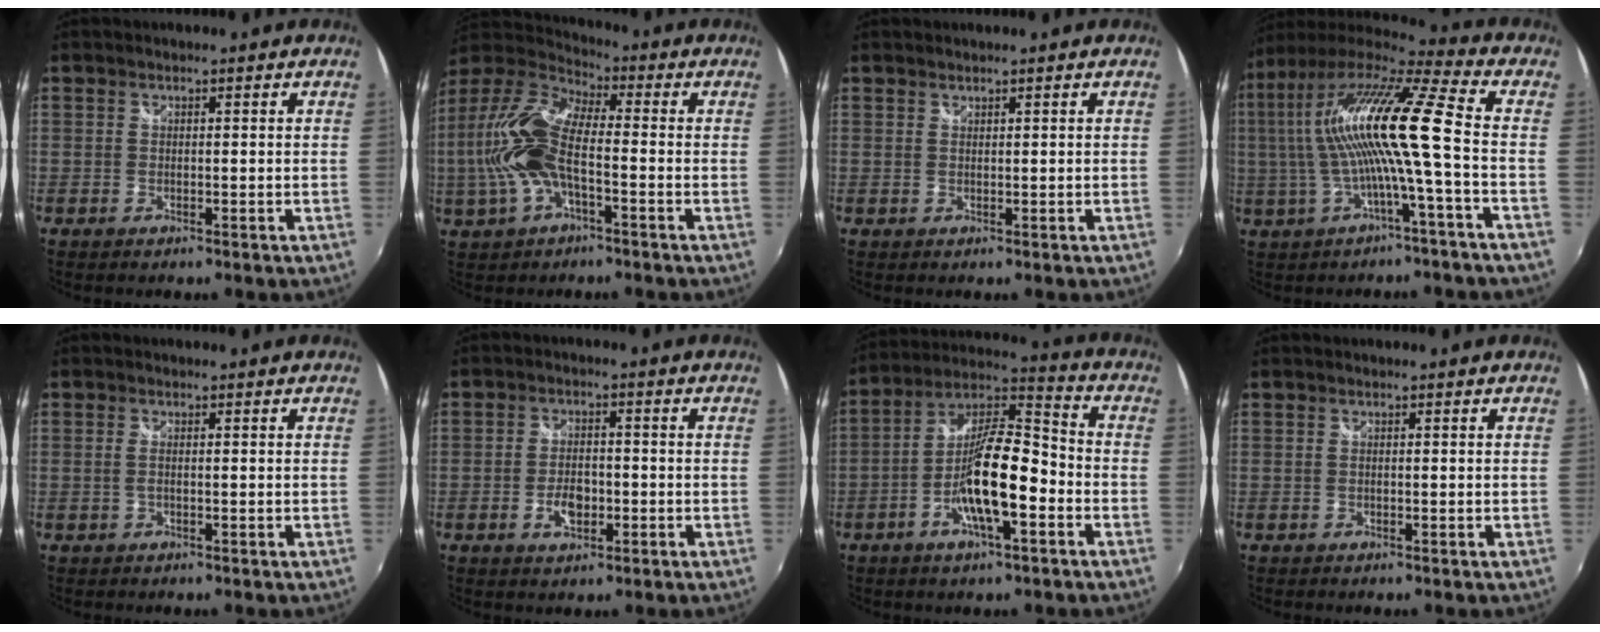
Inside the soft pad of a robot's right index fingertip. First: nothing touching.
{"total": 15.2, "force": [-2.4, 6.6, 13.4], "torque": [-0.278, 0.007, -0.052]}
{"total": 0.6, "force": [0.5, 0.1, 0.0], "torque": [0.002, 0.001, 0.011]}
{"total": 16.5, "force": [-0.7, 0.1, 16.5], "torque": [-0.290, 0.007, -0.016]}
{"total": 0.6, "force": [-0.1, 0.1, 0.6], "torque": [-0.013, 0.000, -0.003]}
{"total": 4.9, "force": [-1.7, 2.9, 3.6], "torque": [-0.072, 0.000, -0.027]}
{"total": 14.1, "force": [-4.9, 3.7, 12.7], "torque": [-0.242, 0.006, -0.091]}
{"total": 0.0}